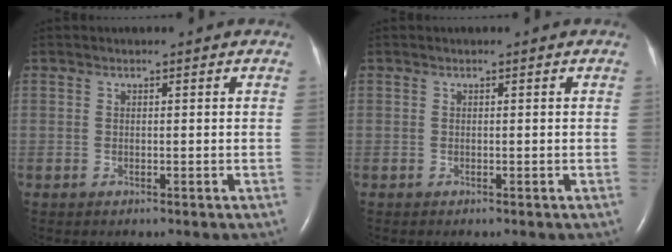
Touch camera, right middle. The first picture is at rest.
{"total": 0.0}